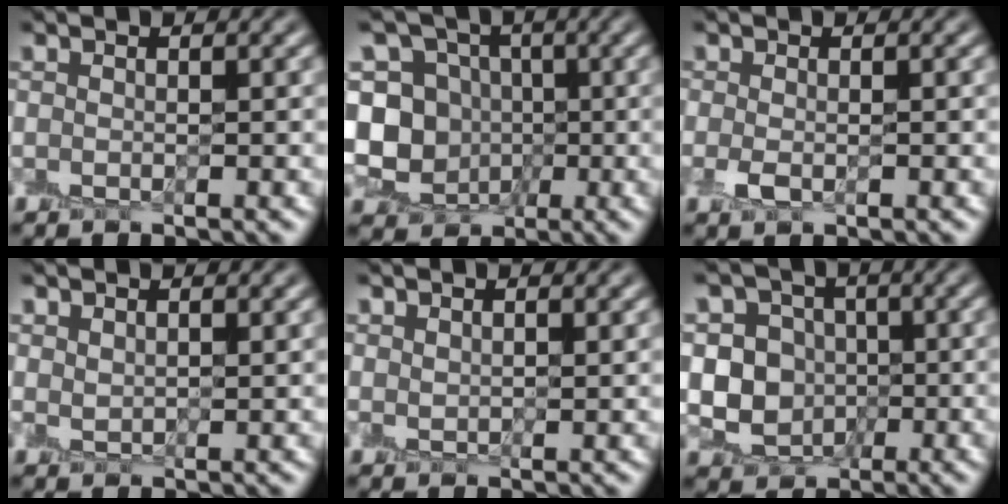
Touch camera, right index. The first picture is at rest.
{"total": 9.6, "force": [-1.2, 9.2, 2.8], "torque": [-0.066, 0.024, -0.048]}
{"total": 1.0, "force": [-0.3, 0.4, 0.9], "torque": [-0.018, -0.003, -0.005]}
{"total": 1.6, "force": [1.4, 0.5, 0.4], "torque": [-0.002, -0.003, 0.033]}
{"total": 1.3, "force": [1.2, 0.4, 0.2], "torque": [-0.001, -0.002, 0.028]}
{"total": 5.7, "force": [-0.5, 5.4, 1.7], "torque": [-0.011, 0.014, -0.032]}